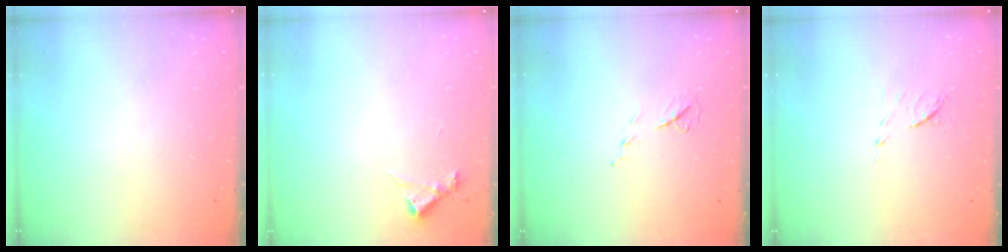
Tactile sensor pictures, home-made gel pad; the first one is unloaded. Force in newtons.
{"total": 5.0, "press": 5.0, "slide": 0.5}
{"total": 6.2, "press": 6.2, "slide": 0.7}
{"total": 5.8, "press": 5.8, "slide": 0.8}